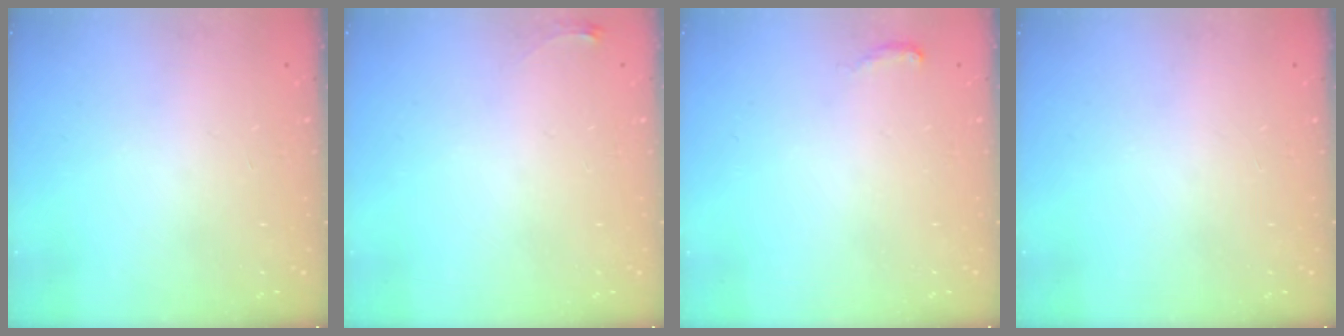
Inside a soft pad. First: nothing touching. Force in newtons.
{"total": 3.6, "press": 3.5, "slide": 0.4}
{"total": 3.6, "press": 3.3, "slide": 1.4}
{"total": 0.0}